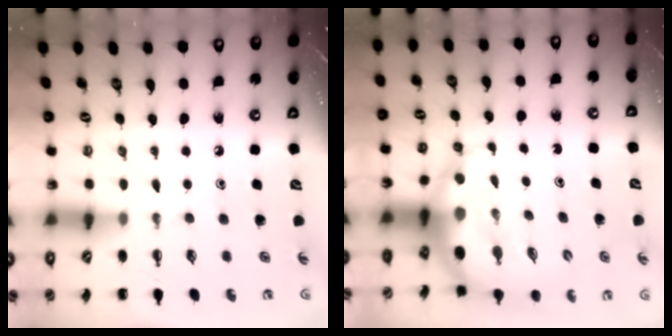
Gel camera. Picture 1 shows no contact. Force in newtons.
{"total": 8.0, "press": 7.7, "slide": 2.0}